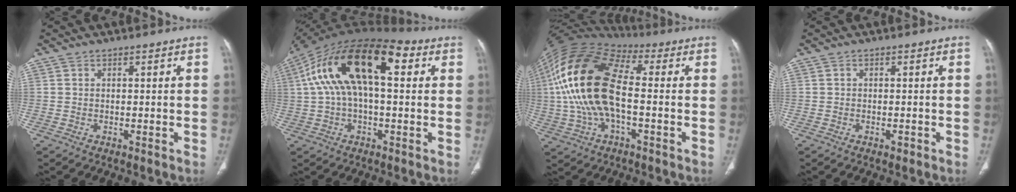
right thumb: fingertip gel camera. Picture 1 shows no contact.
{"total": 20.8, "force": [5.0, 10.0, 17.6], "torque": [-0.313, 0.051, 0.071]}
{"total": 20.8, "force": [0.1, 10.1, 18.2], "torque": [-0.380, 0.027, -0.003]}
{"total": 0.8, "force": [-0.4, 0.6, 0.5], "torque": [-0.005, 0.000, -0.007]}